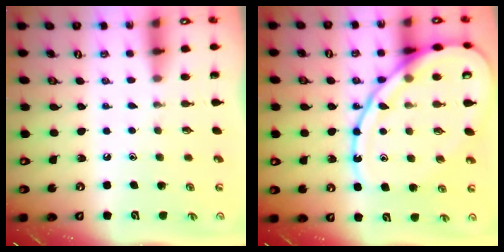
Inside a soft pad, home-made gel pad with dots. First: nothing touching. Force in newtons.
{"total": 20.1, "press": 20.0, "slide": 2.2}